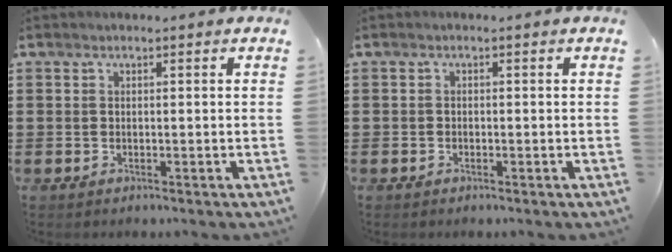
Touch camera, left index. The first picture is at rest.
{"total": 0.6, "force": [-0.5, 0.4, 0.1], "torque": [-0.004, 0.001, -0.010]}